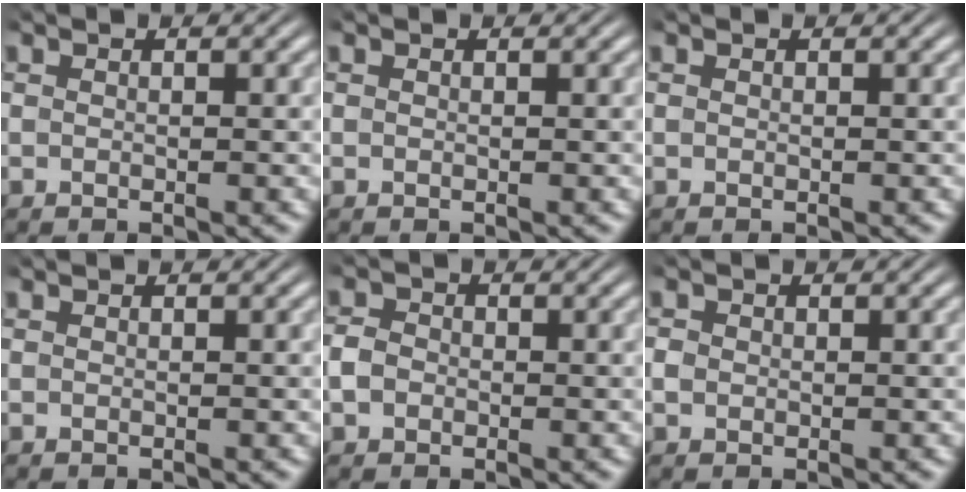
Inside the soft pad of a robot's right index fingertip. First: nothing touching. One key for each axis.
{"total": 0.0}
{"total": 0.0}
{"total": 0.0}
{"total": 1.4, "fx": -0.6, "fy": 1.2, "fz": 0.6, "tx": -0.019, "ty": -0.008, "tz": -0.006}
{"total": 0.6, "fx": -0.2, "fy": 0.5, "fz": 0.1, "tx": -0.007, "ty": -0.010, "tz": 0.003}